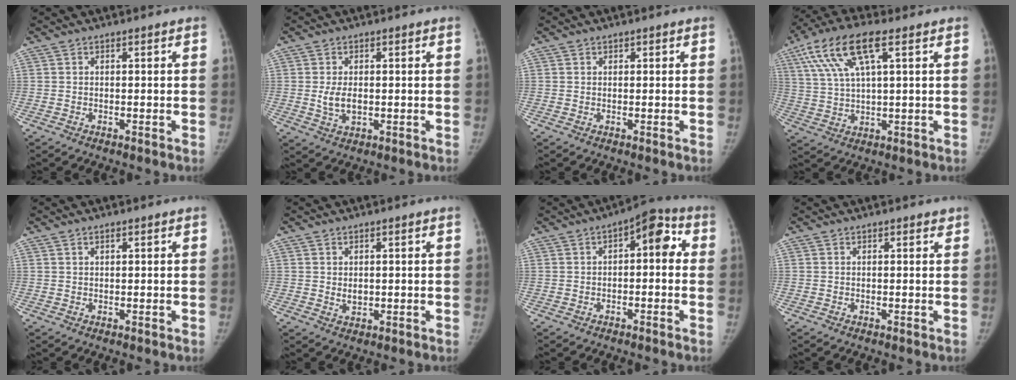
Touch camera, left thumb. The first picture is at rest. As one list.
[{"total": 4.2, "force": [-0.1, 2.5, 3.4], "torque": [-0.061, -0.003, 0.000]}, {"total": 0.5, "force": [0.2, 0.4, -0.1], "torque": [0.011, 0.000, 0.000]}, {"total": 13.2, "force": [5.6, 4.2, 11.1], "torque": [-0.234, 0.008, 0.104]}, {"total": 1.0, "force": [0.6, 0.4, 0.6], "torque": [-0.005, 0.000, 0.009]}, {"total": 2.1, "force": [0.3, 1.5, 1.5], "torque": [-0.015, -0.005, 0.008]}, {"total": 7.3, "force": [0.7, 3.7, 6.3], "torque": [-0.051, 0.030, -0.003]}, {"total": 0.7, "force": [0.6, 0.3, 0.2], "torque": [0.000, -0.004, 0.005]}]